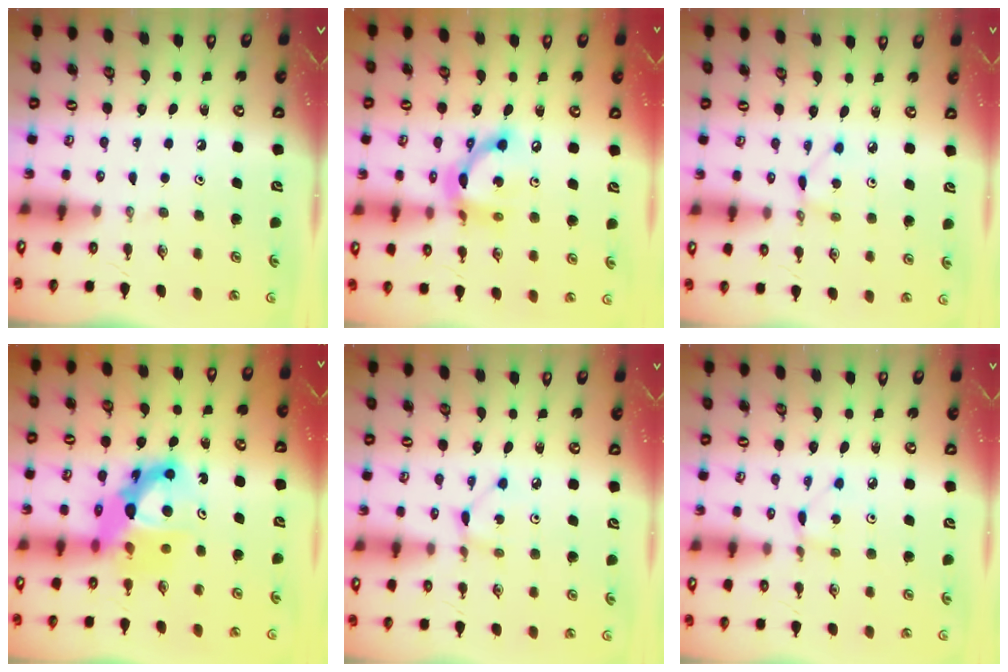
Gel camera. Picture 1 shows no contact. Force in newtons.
{"total": 13.2, "press": 13.2, "slide": 0.7}
{"total": 2.1, "press": 2.1, "slide": 0.3}
{"total": 13.6, "press": 13.5, "slide": 1.6}
{"total": 2.0, "press": 2.0, "slide": 0.2}
{"total": 0.7, "press": 0.7, "slide": 0.1}